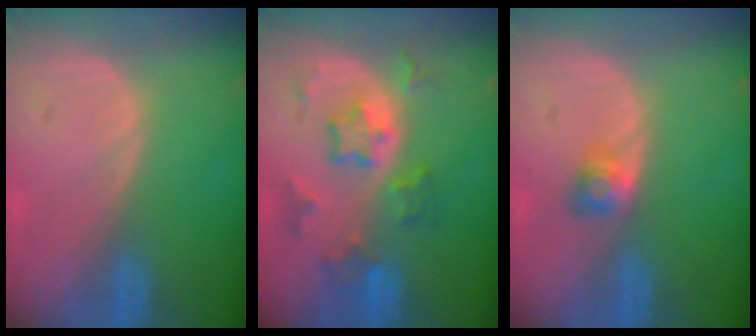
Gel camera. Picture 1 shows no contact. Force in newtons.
{"total": 7.2, "press": 6.5, "slide": 3.1}
{"total": 2.7, "press": 2.4, "slide": 1.1}